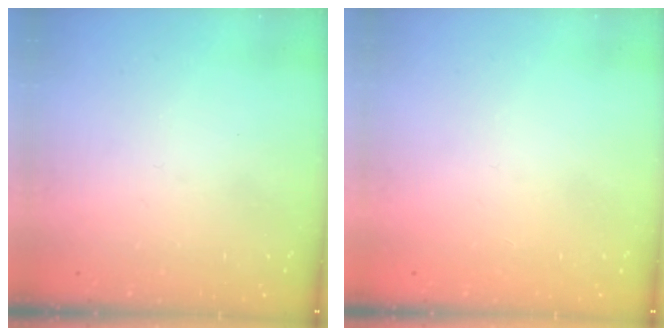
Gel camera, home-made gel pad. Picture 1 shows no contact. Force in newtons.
{"total": 1.1, "press": 1.0, "slide": 0.1}